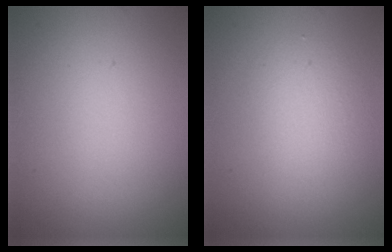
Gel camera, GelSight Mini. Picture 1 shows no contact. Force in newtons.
{"total": 2.2, "press": 2.2, "slide": 0.2}